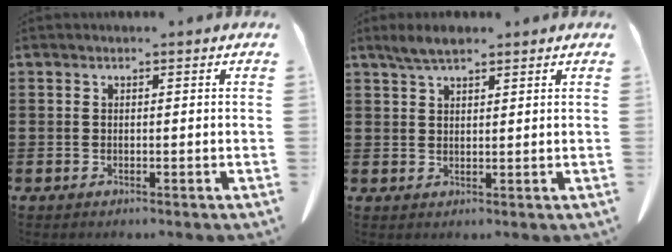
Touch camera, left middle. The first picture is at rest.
{"total": 3.0, "force": [2.3, 0.7, 1.9], "torque": [-0.041, 0.003, 0.042]}